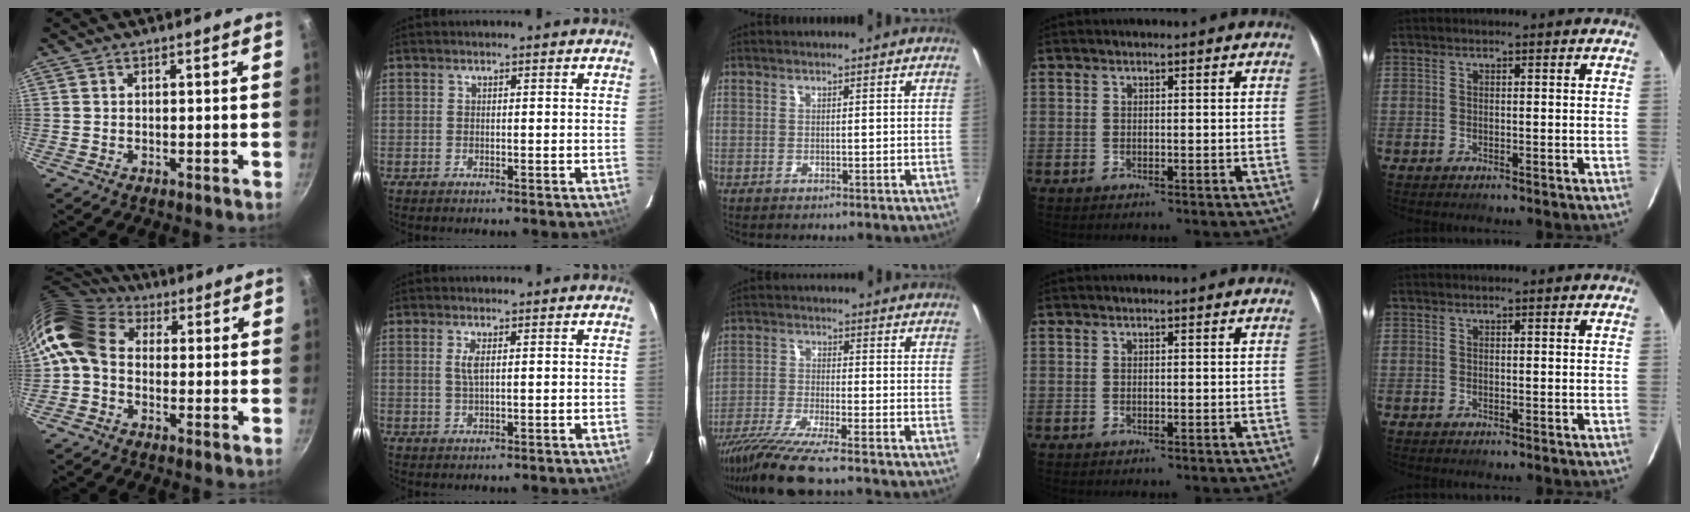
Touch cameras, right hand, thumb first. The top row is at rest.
{"thumb": {"total": 11.5, "force": [0.0, 8.9, 7.3], "torque": [-0.137, 0.032, -0.023]}, "index": {"total": 2.1, "force": [0.5, 0.5, 2.0], "torque": [-0.043, 0.000, 0.010]}, "middle": {"total": 10.7, "force": [-8.8, 0.0, 6.0], "torque": [-0.131, -0.038, -0.161]}}